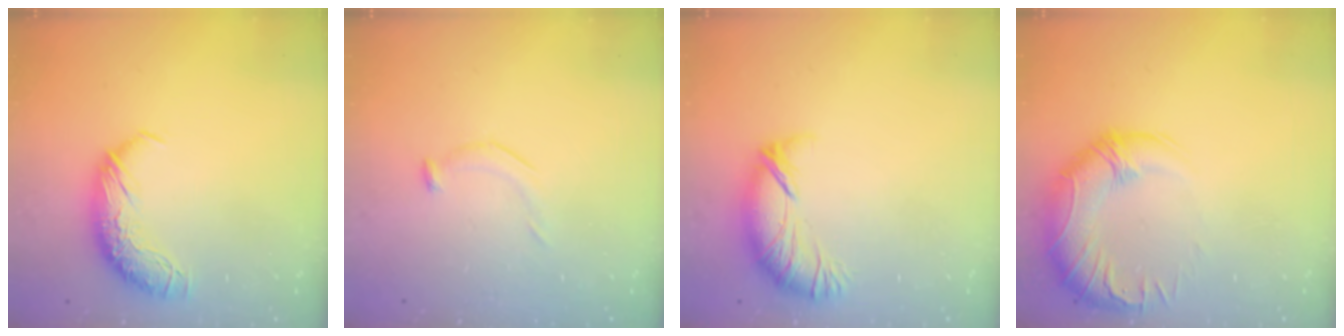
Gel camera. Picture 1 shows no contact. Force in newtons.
{"total": 7.5, "press": 7.4, "slide": 0.7}
{"total": 3.8, "press": 3.2, "slide": 2.1}
{"total": 3.2, "press": 0.3, "slide": 3.2}